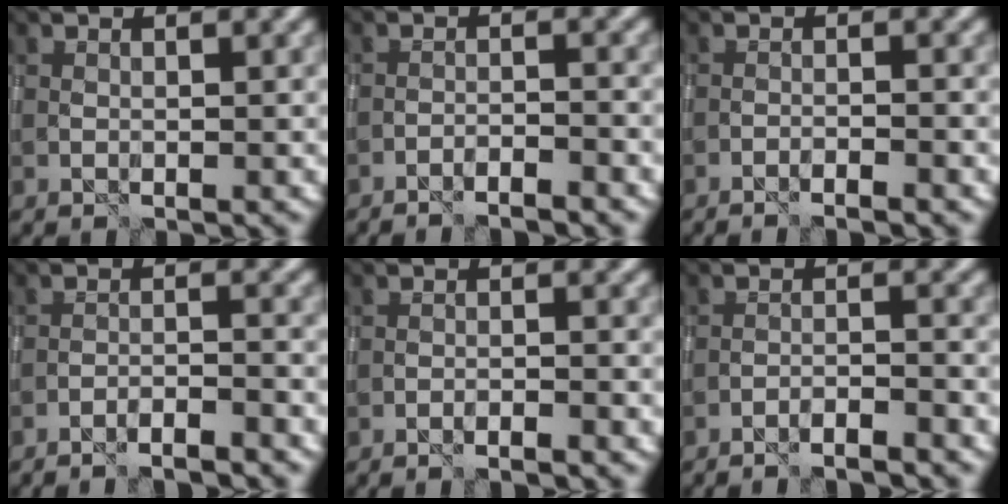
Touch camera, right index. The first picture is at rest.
{"total": 2.6, "force": [-2.3, 0.2, 1.1], "torque": [-0.018, 0.006, -0.039]}
{"total": 1.9, "force": [-1.6, 0.2, 1.1], "torque": [-0.023, 0.007, -0.030]}
{"total": 3.4, "force": [-3.0, 0.3, 1.6], "torque": [-0.024, 0.006, -0.051]}
{"total": 1.7, "force": [-1.4, 0.1, 1.0], "torque": [-0.021, 0.010, -0.026]}
{"total": 2.9, "force": [-2.6, 0.2, 1.2], "torque": [-0.019, 0.006, -0.045]}